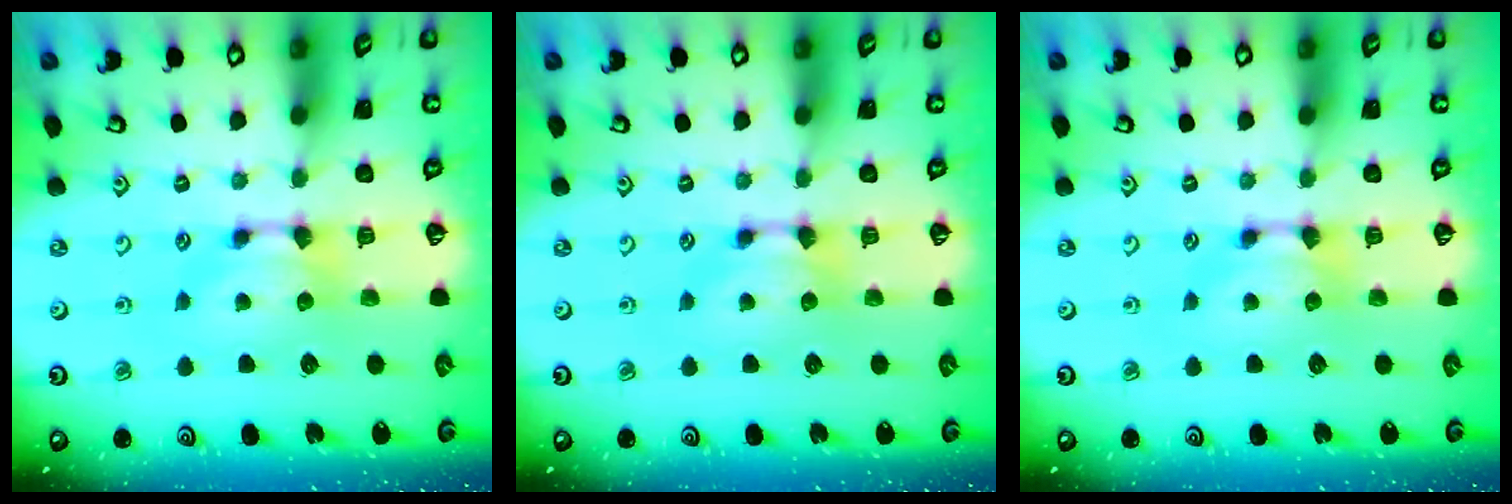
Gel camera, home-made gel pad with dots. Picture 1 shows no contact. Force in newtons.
{"total": 0.0}
{"total": 0.0}